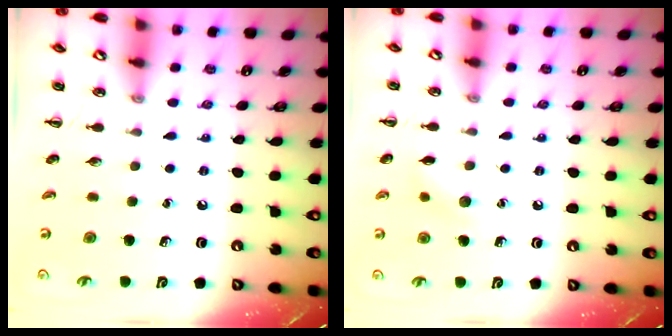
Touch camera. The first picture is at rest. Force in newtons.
{"total": 6.6, "press": 6.3, "slide": 1.7}